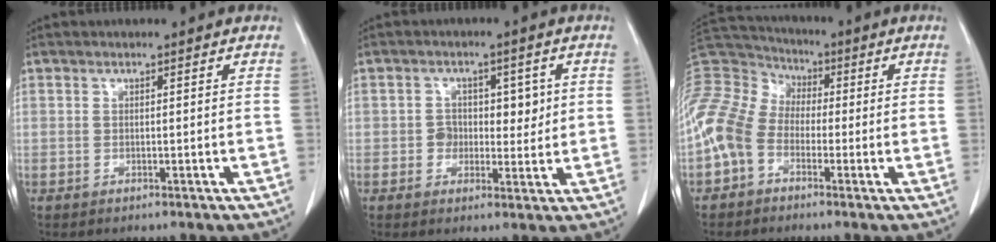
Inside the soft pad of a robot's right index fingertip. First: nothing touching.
{"total": 4.6, "force": [0.4, 3.6, 2.9], "torque": [-0.026, 0.012, 0.006]}
{"total": 10.5, "force": [-2.4, 8.5, 5.7], "torque": [-0.150, 0.042, -0.053]}